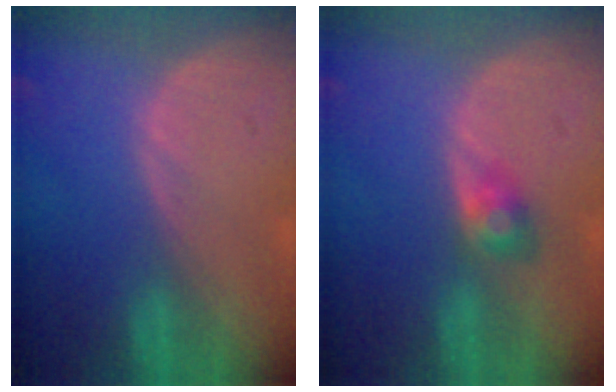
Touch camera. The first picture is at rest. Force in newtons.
{"total": 2.7, "press": 2.7, "slide": 0.1}